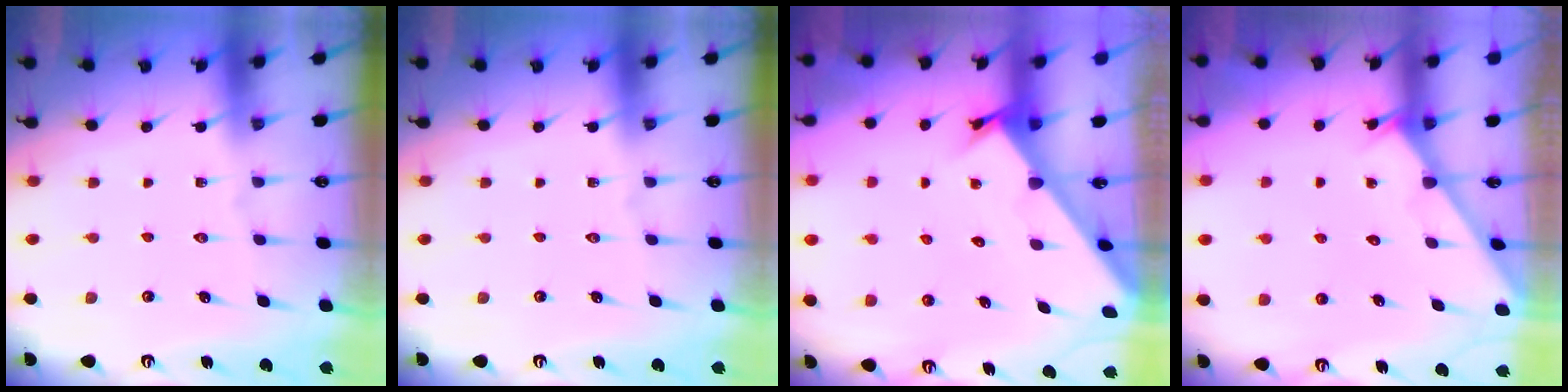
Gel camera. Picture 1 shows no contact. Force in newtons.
{"total": 0.0}
{"total": 2.2, "press": 2.2, "slide": 0.2}
{"total": 2.4, "press": 2.4, "slide": 0.2}